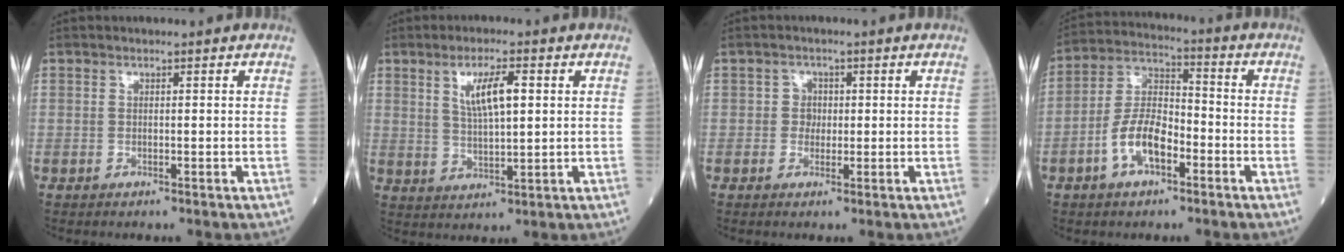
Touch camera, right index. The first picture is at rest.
{"total": 6.4, "force": [2.1, 1.3, 5.9], "torque": [-0.112, 0.002, 0.043]}
{"total": 1.8, "force": [-0.1, 1.6, 0.8], "torque": [-0.006, 0.005, -0.004]}
{"total": 9.1, "force": [-3.9, 4.0, 7.2], "torque": [-0.151, 0.015, -0.077]}